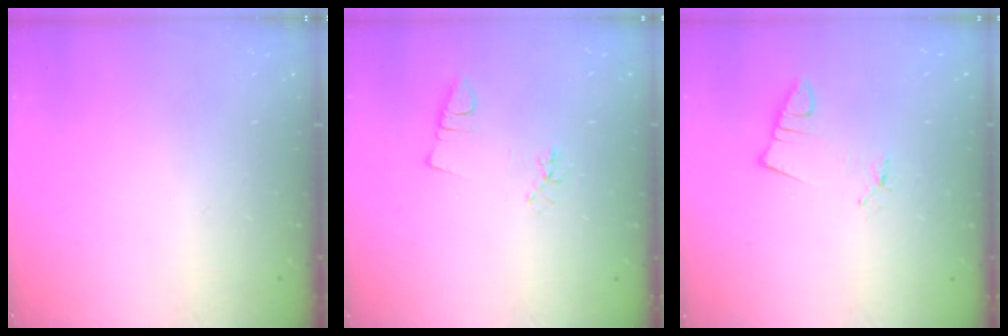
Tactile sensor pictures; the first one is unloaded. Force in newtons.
{"total": 2.2, "press": 1.7, "slide": 1.4}
{"total": 1.0, "press": 1.0, "slide": 0.0}